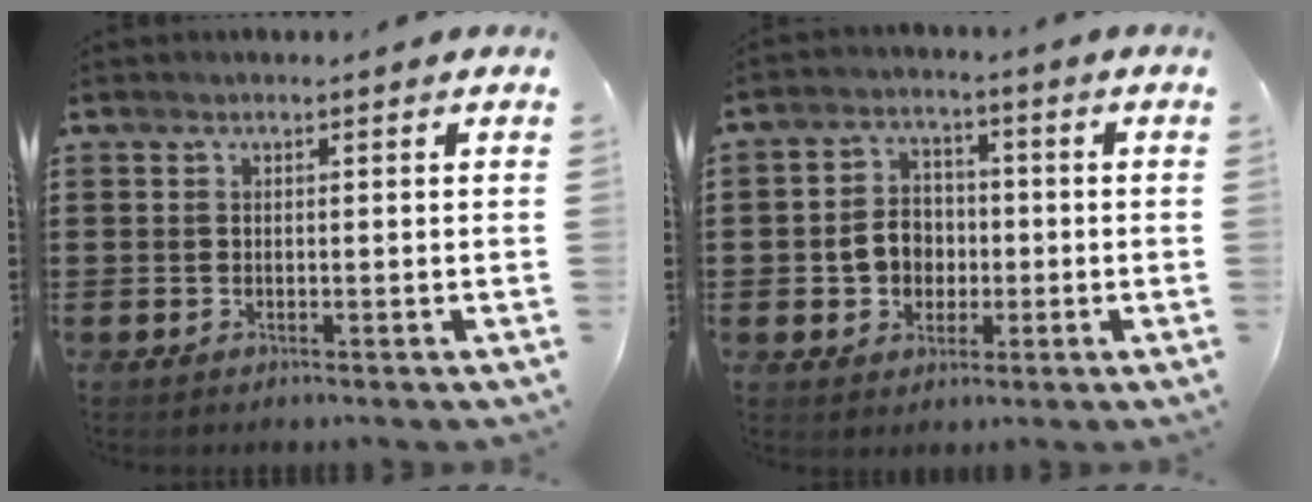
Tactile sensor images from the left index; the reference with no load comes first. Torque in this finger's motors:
{"motor_torque": [0.33, 0.29, 0.24, 0.08]}